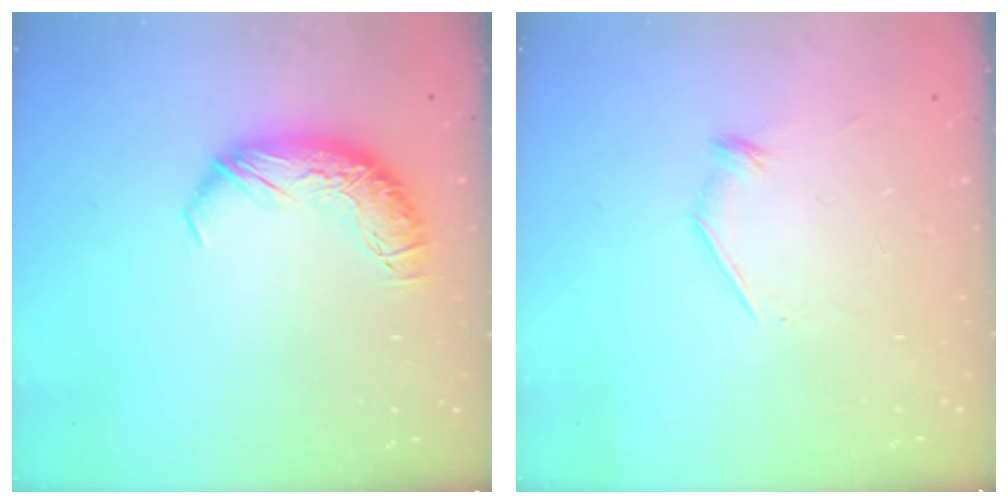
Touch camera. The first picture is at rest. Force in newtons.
{"total": 7.0, "press": 6.9, "slide": 0.7}